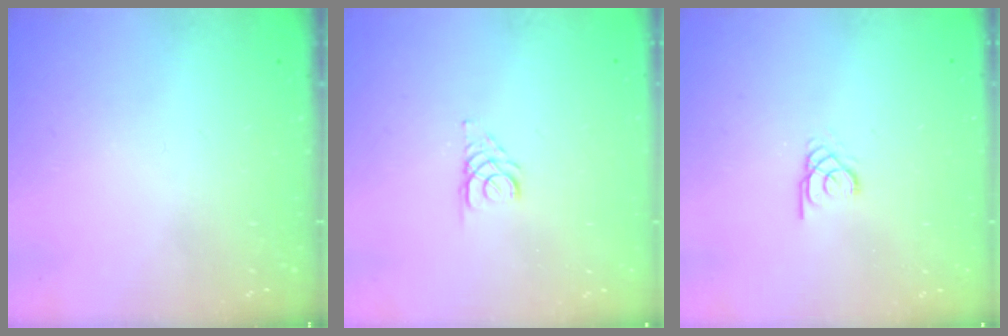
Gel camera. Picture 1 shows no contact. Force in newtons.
{"total": 2.6, "press": 2.6, "slide": 0.2}
{"total": 1.9, "press": 1.9, "slide": 0.1}